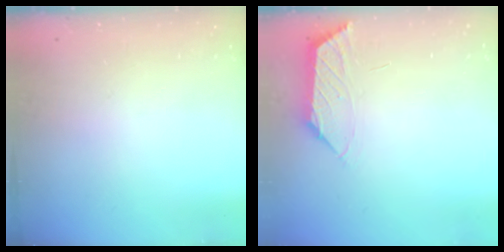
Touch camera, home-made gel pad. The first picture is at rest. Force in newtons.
{"total": 1.3, "press": 1.3, "slide": 0.4}